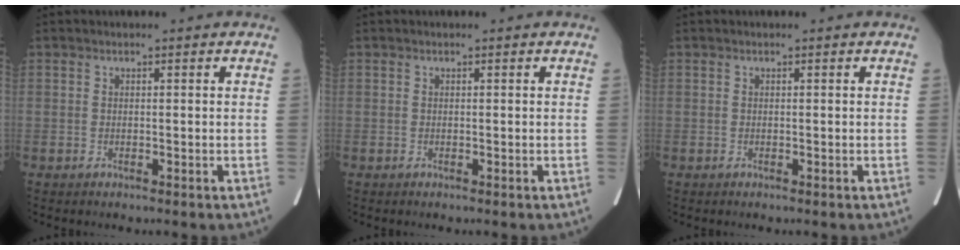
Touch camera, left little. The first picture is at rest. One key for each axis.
{"total": 0.0}
{"total": 0.0}